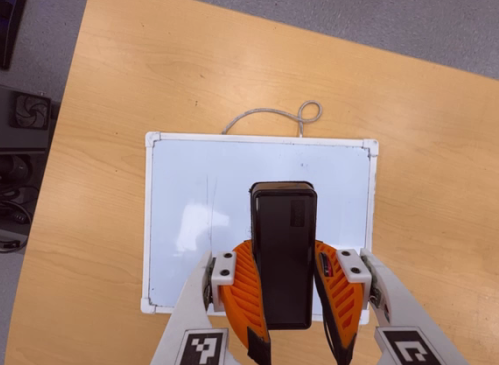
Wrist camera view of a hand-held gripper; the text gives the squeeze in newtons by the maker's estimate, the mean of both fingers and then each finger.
{"total": 10.2, "left": 8.2, "right": 12.3}